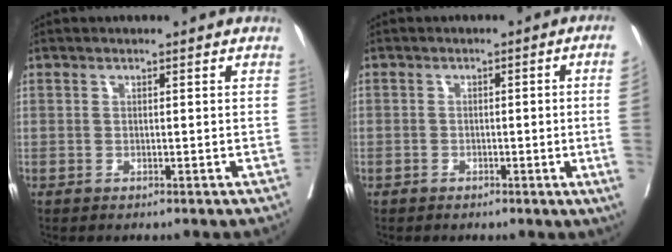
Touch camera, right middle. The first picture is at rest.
{"total": 5.7, "force": [-1.1, -1.0, 5.5], "torque": [-0.061, -0.001, -0.017]}